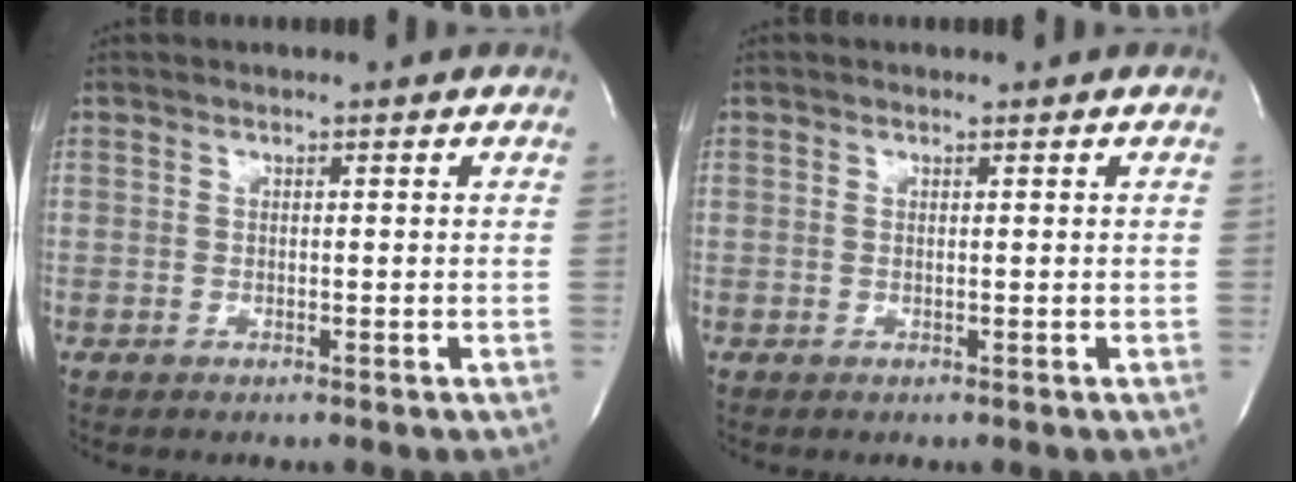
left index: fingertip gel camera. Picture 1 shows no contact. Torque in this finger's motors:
{"motor_torque": [-0.07, 0.07, -0.01, 0.00]}